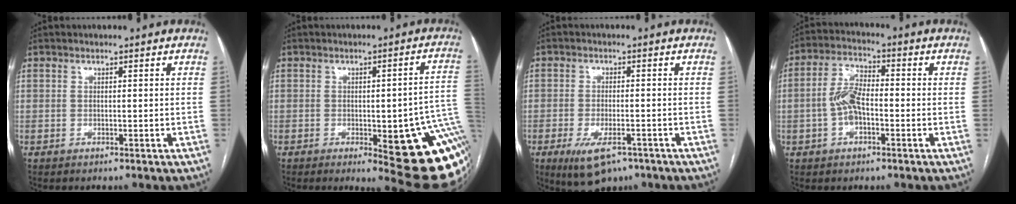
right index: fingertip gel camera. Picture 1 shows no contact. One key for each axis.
{"total": 18.6, "fx": -5.4, "fy": 4.2, "fz": 17.3, "tx": -0.115, "ty": 0.009, "tz": -0.049}
{"total": 7.5, "fx": -4.4, "fy": 2.9, "fz": 5.3, "tx": -0.095, "ty": -0.017, "tz": -0.063}
{"total": 6.5, "fx": -1.2, "fy": 3.1, "fz": 5.6, "tx": -0.121, "ty": 0.018, "tz": -0.026}